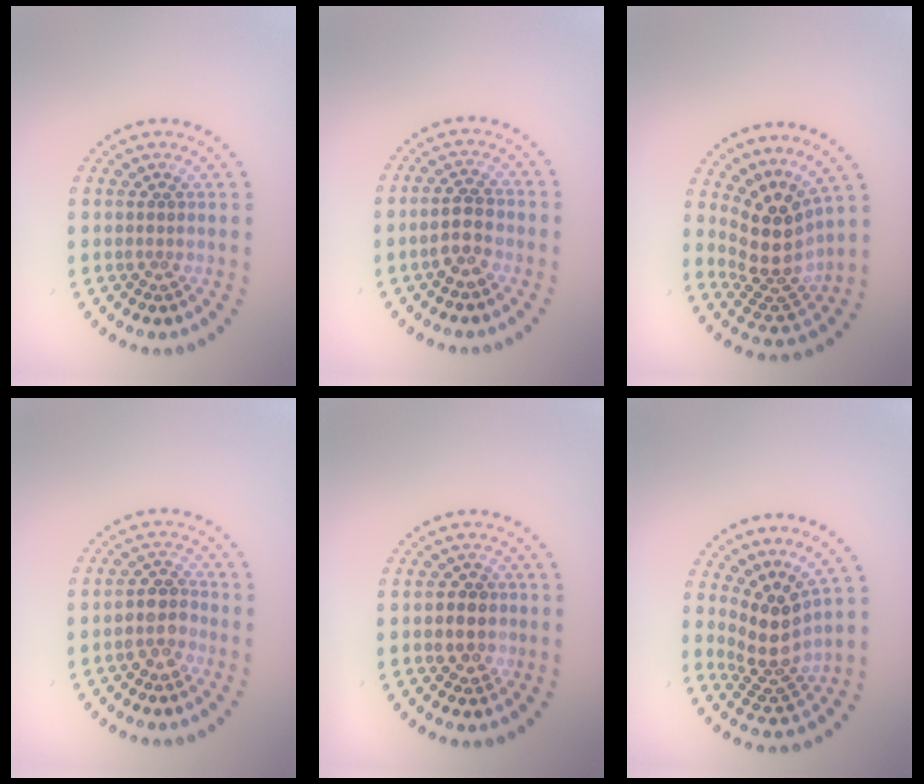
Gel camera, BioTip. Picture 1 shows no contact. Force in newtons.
{"total": 2.8, "press": 2.8, "slide": 0.5}
{"total": 4.7, "press": 3.5, "slide": 3.2}
{"total": 2.5, "press": 2.2, "slide": 1.0}
{"total": 2.6, "press": 2.5, "slide": 0.7}
{"total": 4.3, "press": 3.1, "slide": 2.9}